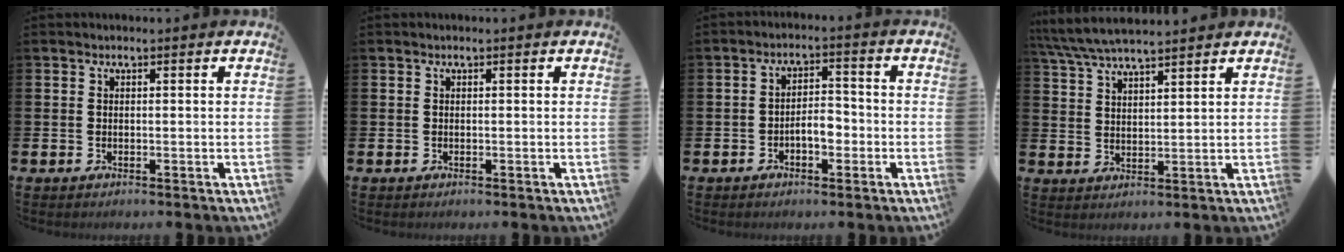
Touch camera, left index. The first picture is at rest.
{"total": 0.0}
{"total": 3.3, "force": [-1.5, 1.8, 2.4], "torque": [-0.043, 0.009, -0.031]}
{"total": 5.9, "force": [5.6, 0.6, 1.8], "torque": [-0.060, -0.019, 0.103]}